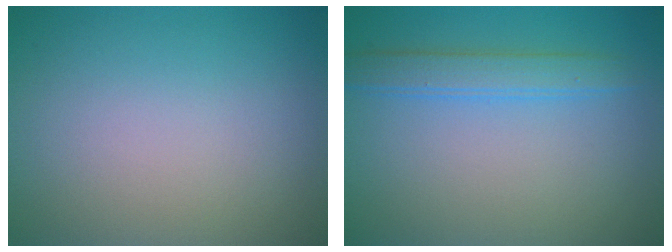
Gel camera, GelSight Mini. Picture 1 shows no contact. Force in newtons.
{"total": 2.0, "press": 2.0, "slide": 0.1}